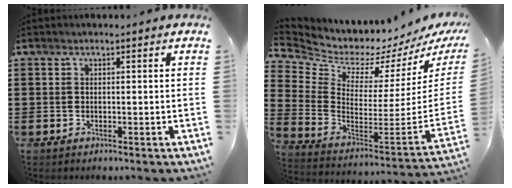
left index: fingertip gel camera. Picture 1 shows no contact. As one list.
[{"total": 3.6, "force": [3.3, 1.4, 0.1], "torque": [-0.036, -0.057, 0.050]}]